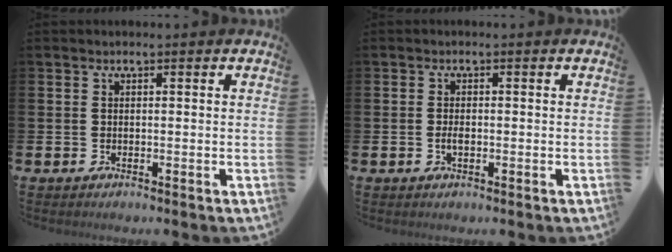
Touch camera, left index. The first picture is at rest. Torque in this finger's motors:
{"motor_torque": [0.40, 0.12, 0.20, 0.02]}